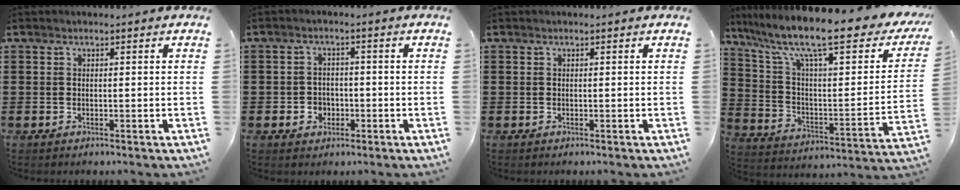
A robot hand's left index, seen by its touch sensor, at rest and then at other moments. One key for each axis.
{"total": 2.5, "fx": -1.1, "fy": 2.1, "fz": 0.8, "tx": -0.022, "ty": 0.005, "tz": -0.026}
{"total": 0.0}
{"total": 13.6, "fx": 9.6, "fy": 2.4, "fz": 9.4, "tx": -0.191, "ty": -0.062, "tz": 0.150}